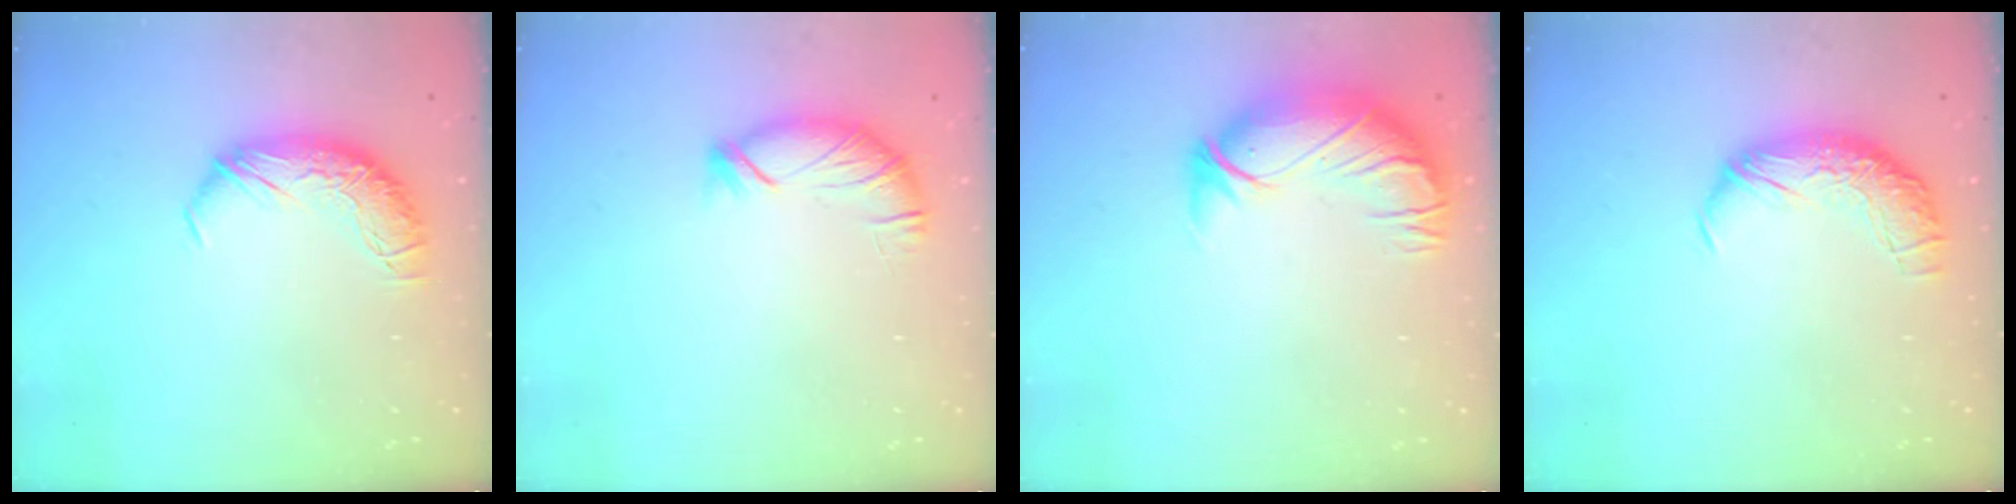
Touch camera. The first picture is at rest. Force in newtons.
{"total": 4.0, "press": 3.9, "slide": 0.8}
{"total": 3.0, "press": 0.2, "slide": 2.9}
{"total": 2.4, "press": 0.9, "slide": 2.2}